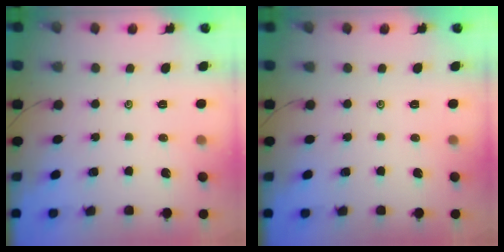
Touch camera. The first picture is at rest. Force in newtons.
{"total": 0.0}